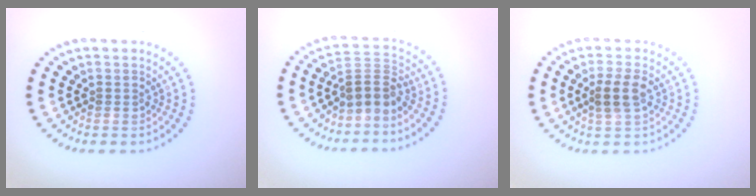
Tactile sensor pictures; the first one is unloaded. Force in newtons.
{"total": 2.9, "press": 2.1, "slide": 2.0}
{"total": 2.6, "press": 2.5, "slide": 0.9}